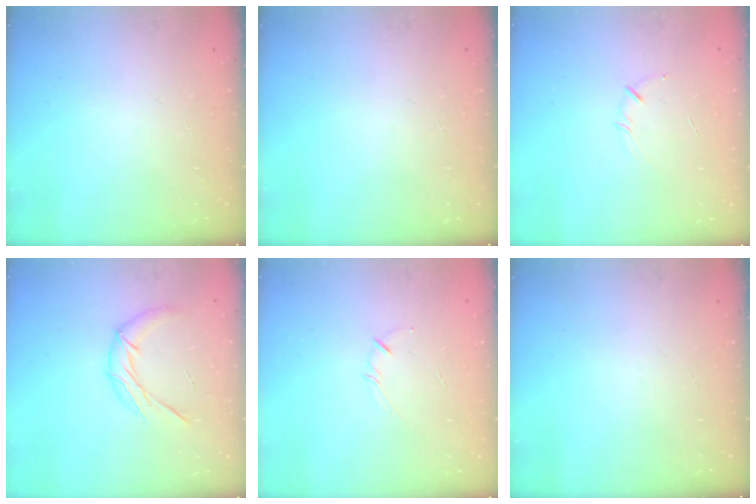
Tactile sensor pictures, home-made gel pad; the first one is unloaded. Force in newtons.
{"total": 0.0}
{"total": 3.9, "press": 3.8, "slide": 0.9}
{"total": 10.4, "press": 10.4, "slide": 1.0}
{"total": 2.1, "press": 2.1, "slide": 0.4}
{"total": 0.0}